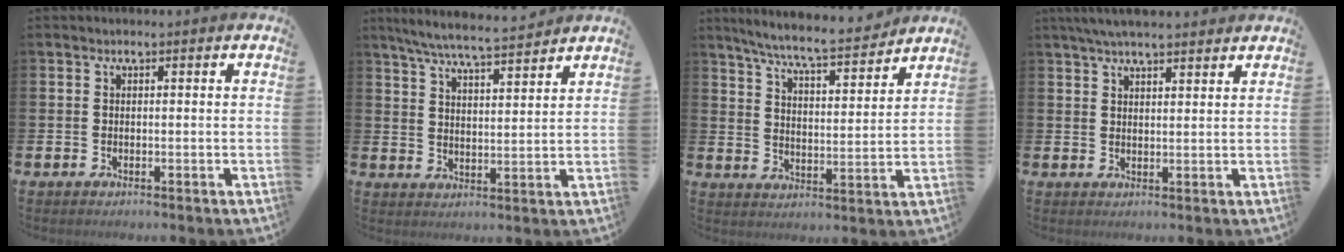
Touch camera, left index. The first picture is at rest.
{"total": 6.5, "force": [6.1, 0.2, 2.2], "torque": [-0.066, -0.033, 0.107]}
{"total": 7.4, "force": [6.9, 0.4, 2.6], "torque": [-0.072, -0.047, 0.117]}
{"total": 4.3, "force": [4.0, 0.6, 1.6], "torque": [-0.039, -0.008, 0.073]}